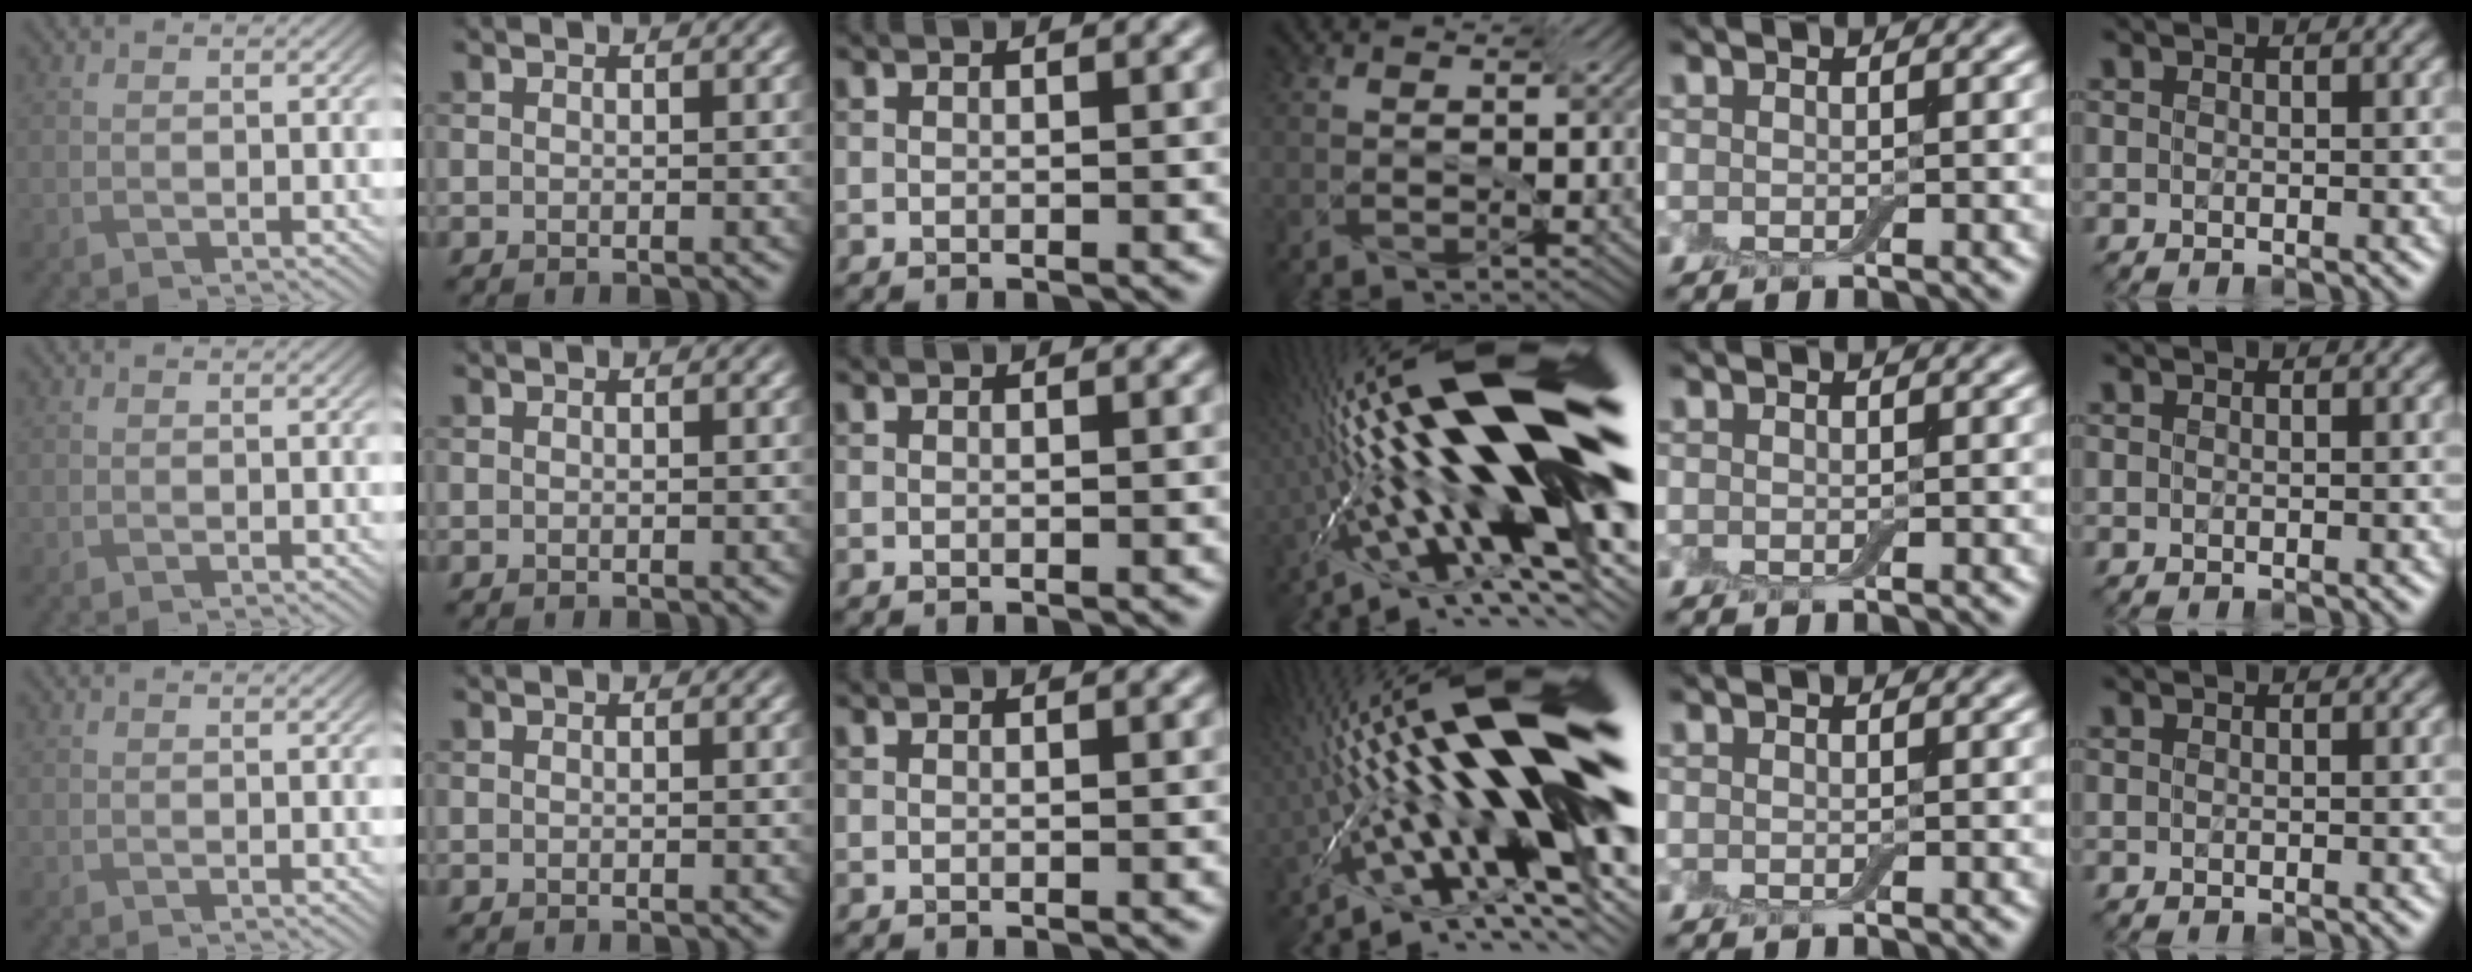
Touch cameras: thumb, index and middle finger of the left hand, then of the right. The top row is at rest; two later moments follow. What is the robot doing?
{"motion": "screw", "object": "jar lid"}